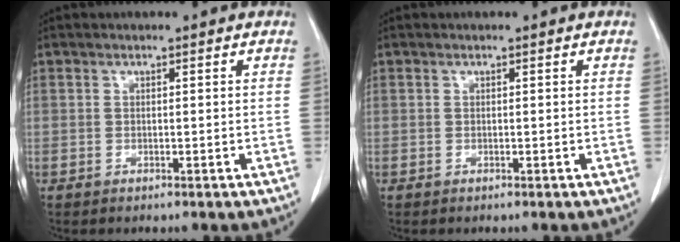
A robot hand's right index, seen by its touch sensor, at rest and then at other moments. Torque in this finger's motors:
{"motor_torque": [-0.01, 0.01, 0.00, 0.00]}